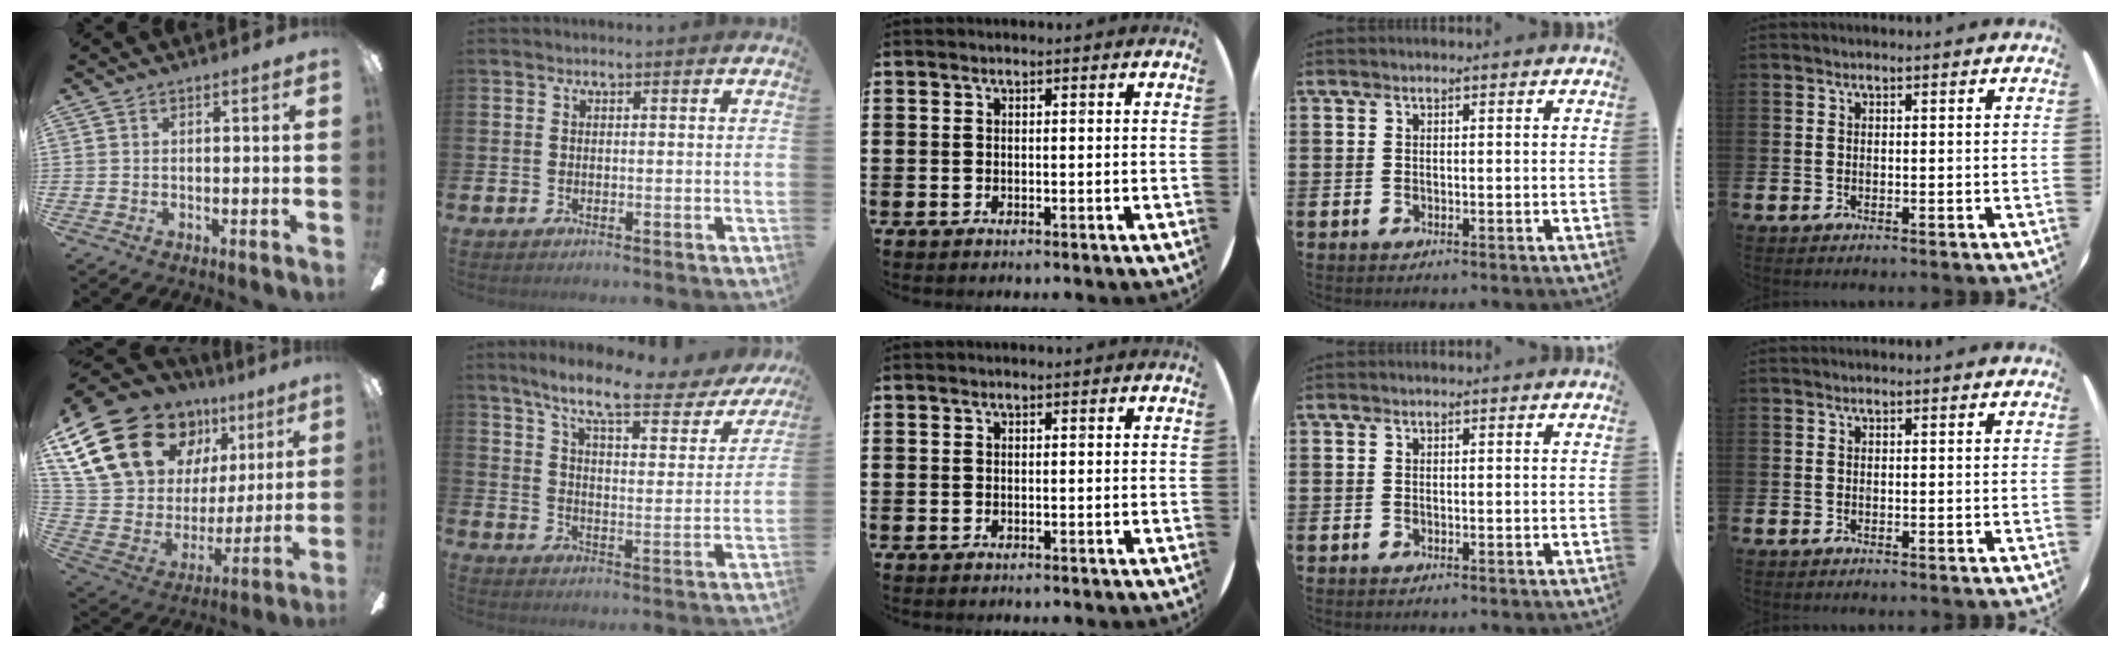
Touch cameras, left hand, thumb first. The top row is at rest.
{"thumb": {"total": 24.9, "force": [14.3, 15.6, 13.2], "torque": [-0.269, -0.076, 0.286]}, "index": {"total": 8.5, "force": [6.7, 1.6, 4.9], "torque": [-0.121, -0.035, 0.106]}}